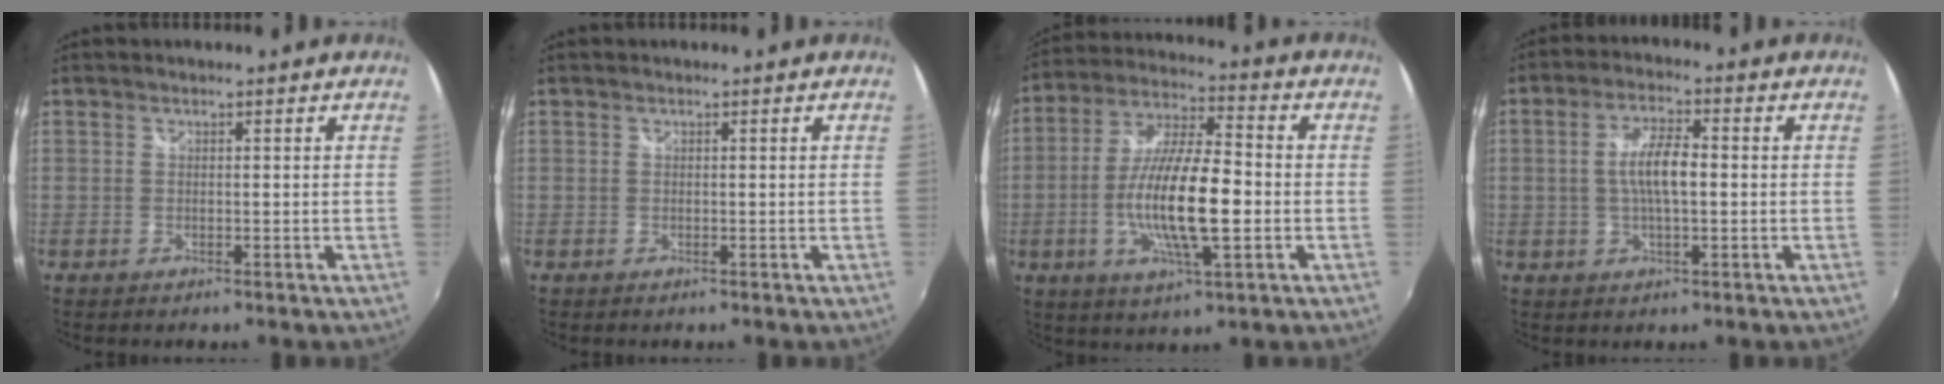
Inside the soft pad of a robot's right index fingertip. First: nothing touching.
{"total": 0.0}
{"total": 15.5, "force": [-3.1, 3.7, 14.8], "torque": [-0.288, -0.006, -0.060]}
{"total": 6.6, "force": [-0.1, 1.9, 6.3], "torque": [-0.118, 0.006, -0.001]}